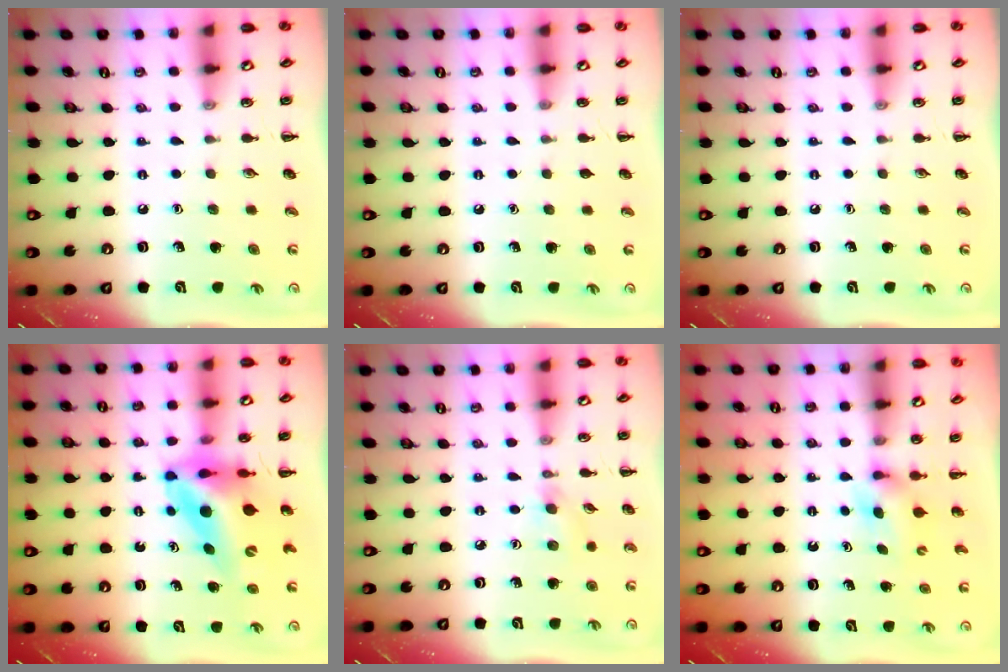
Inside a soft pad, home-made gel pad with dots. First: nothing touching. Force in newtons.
{"total": 0.6, "press": 0.6, "slide": 0.1}
{"total": 0.0}
{"total": 9.7, "press": 9.2, "slide": 3.0}
{"total": 4.9, "press": 4.6, "slide": 1.8}
{"total": 3.8, "press": 3.6, "slide": 1.2}